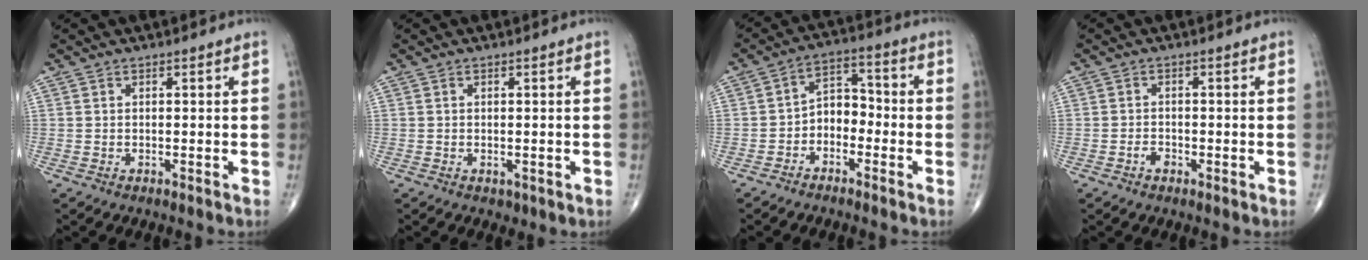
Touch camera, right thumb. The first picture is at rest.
{"total": 1.2, "force": [-0.3, 0.8, 0.8], "torque": [-0.008, -0.004, 0.000]}
{"total": 6.3, "force": [-2.3, 4.4, 3.8], "torque": [-0.037, 0.039, -0.055]}
{"total": 1.6, "force": [-0.9, 1.0, 0.9], "torque": [-0.011, 0.007, -0.019]}